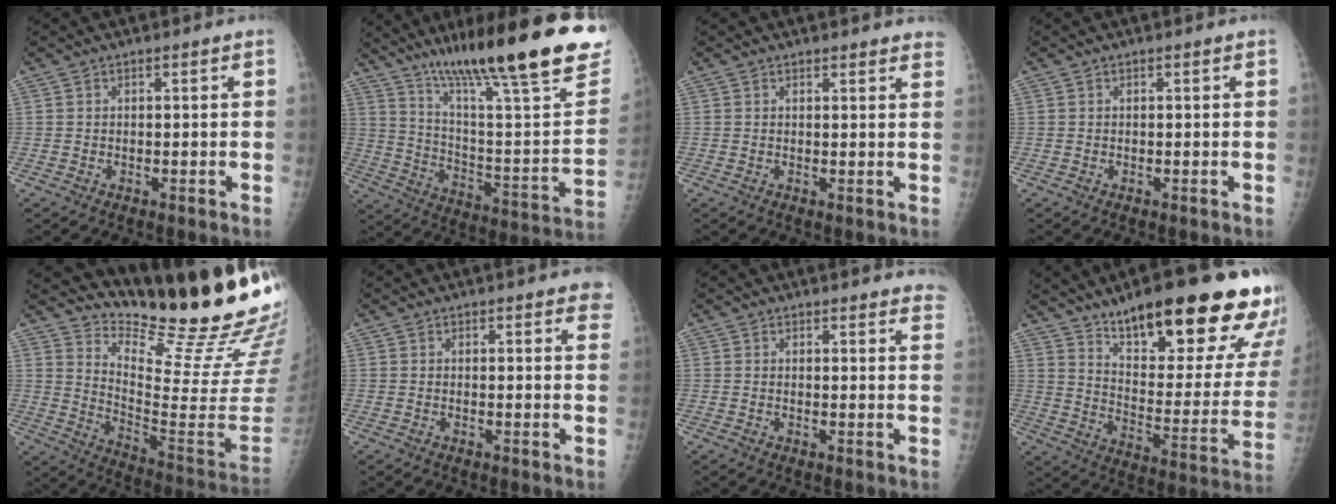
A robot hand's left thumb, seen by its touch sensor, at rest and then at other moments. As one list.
[{"total": 32.3, "force": [22.1, 5.1, 23.0], "torque": [-0.319, -0.074, 0.333]}, {"total": 4.8, "force": [4.5, 1.0, 1.2], "torque": [0.005, -0.017, 0.035]}, {"total": 0.0}, {"total": 23.9, "force": [20.5, 2.8, 12.0], "torque": [-0.151, -0.190, 0.294]}, {"total": 4.7, "force": [3.4, 1.2, 2.9], "torque": [-0.017, -0.004, 0.030]}, {"total": 7.3, "force": [7.0, 1.5, 1.5], "torque": [0.016, -0.027, 0.053]}, {"total": 30.0, "force": [19.9, 7.9, 21.1], "torque": [-0.241, -0.082, 0.288]}]